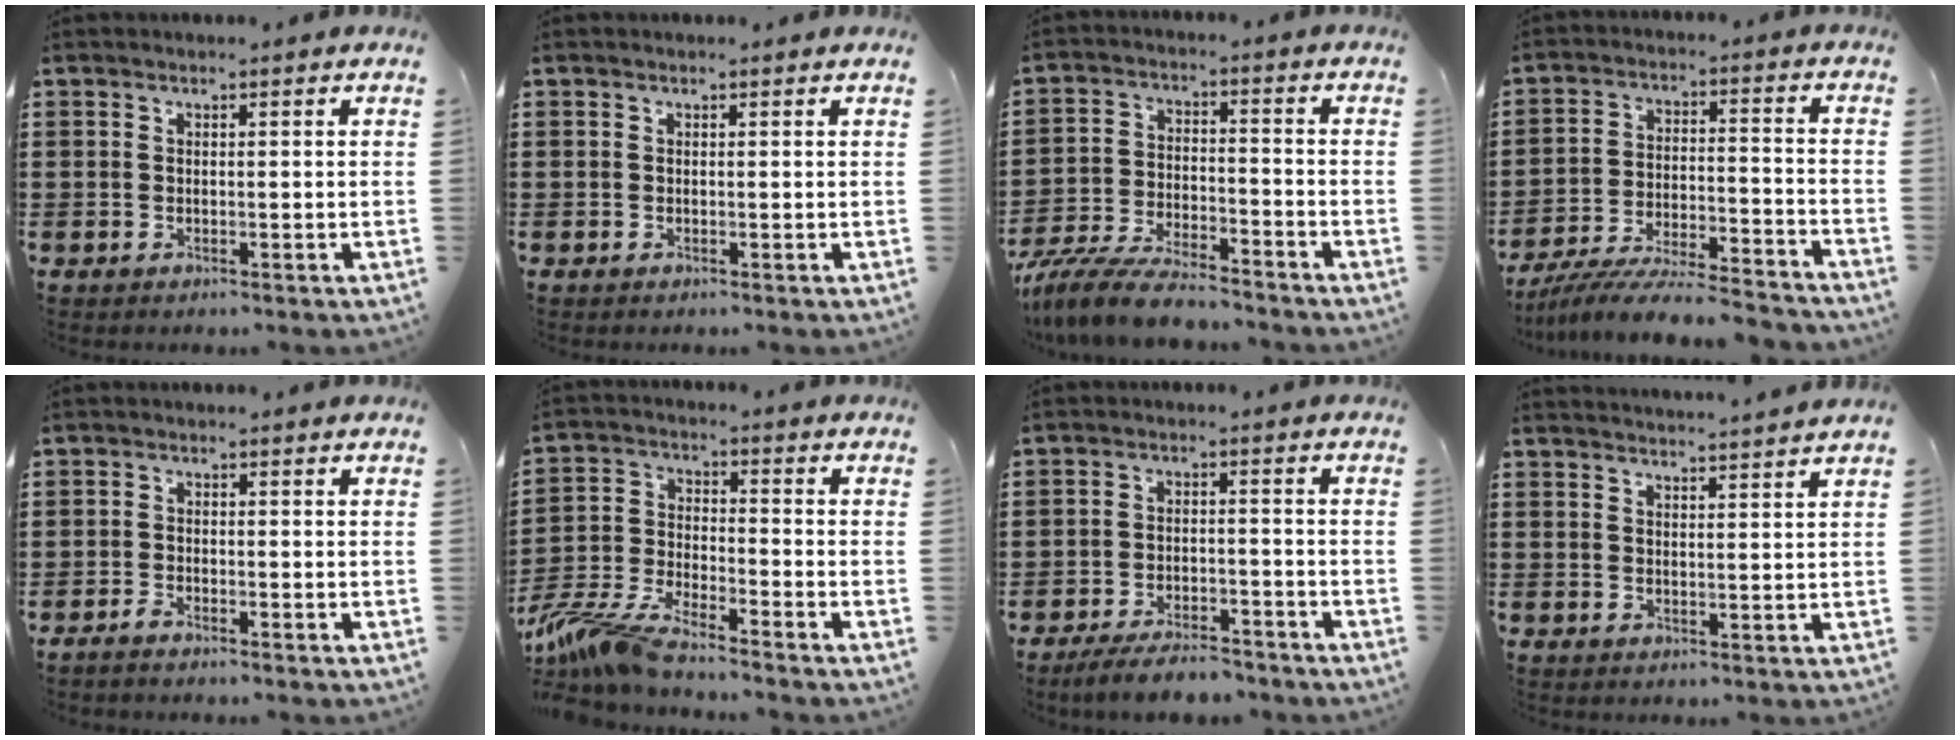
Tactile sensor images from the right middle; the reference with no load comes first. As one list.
[{"total": 0.0}, {"total": 8.0, "force": [-7.5, 1.1, 2.8], "torque": [-0.061, 0.007, -0.143]}, {"total": 8.3, "force": [-7.9, 0.3, 2.4], "torque": [-0.043, 0.006, -0.155]}, {"total": 1.2, "force": [-1.1, 0.1, 0.4], "torque": [-0.011, -0.001, -0.022]}, {"total": 7.9, "force": [-7.2, 0.2, 3.1], "torque": [-0.089, -0.012, -0.149]}, {"total": 4.8, "force": [-4.6, 0.7, 1.4], "torque": [-0.029, 0.000, -0.090]}, {"total": 2.6, "force": [2.5, -0.5, 0.0], "torque": [-0.005, -0.006, 0.048]}]